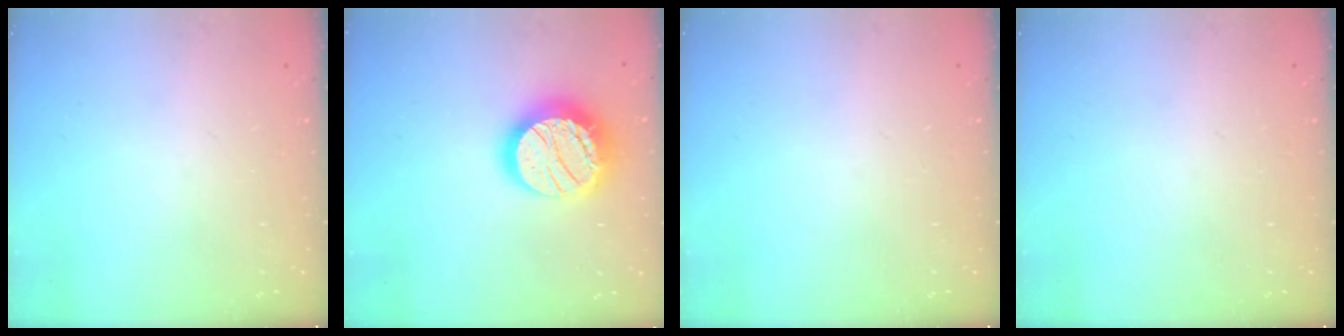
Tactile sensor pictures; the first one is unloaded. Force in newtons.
{"total": 19.6, "press": 19.5, "slide": 1.3}
{"total": 0.0}
{"total": 0.0}